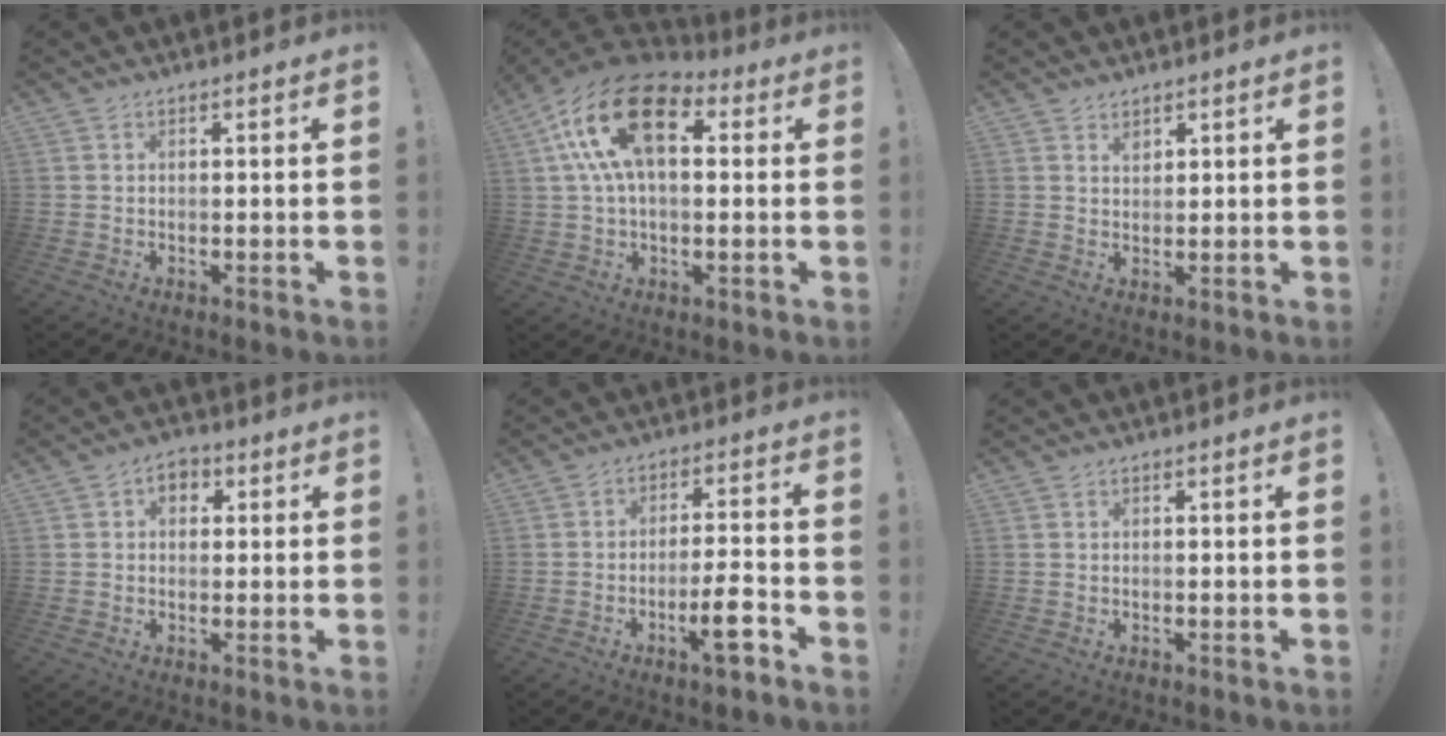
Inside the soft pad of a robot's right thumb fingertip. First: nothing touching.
{"total": 20.5, "force": [6.0, 11.1, 16.1], "torque": [-0.288, -0.004, 0.106]}
{"total": 2.2, "force": [1.7, 1.0, 0.8], "torque": [-0.009, -0.009, 0.031]}
{"total": 4.2, "force": [1.2, 3.1, 2.5], "torque": [-0.032, 0.002, 0.018]}
{"total": 9.3, "force": [-5.0, 1.6, 7.8], "torque": [-0.108, 0.023, -0.084]}
{"total": 0.0}